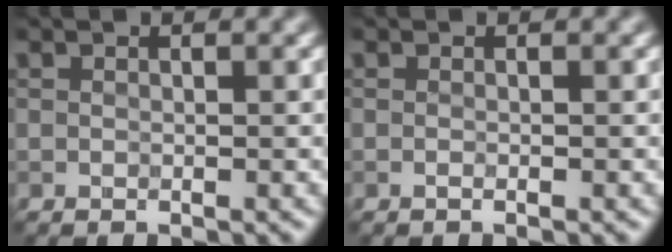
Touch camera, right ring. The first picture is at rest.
{"total": 0.6, "force": [-0.3, 0.1, 0.5], "torque": [-0.003, -0.004, -0.011]}